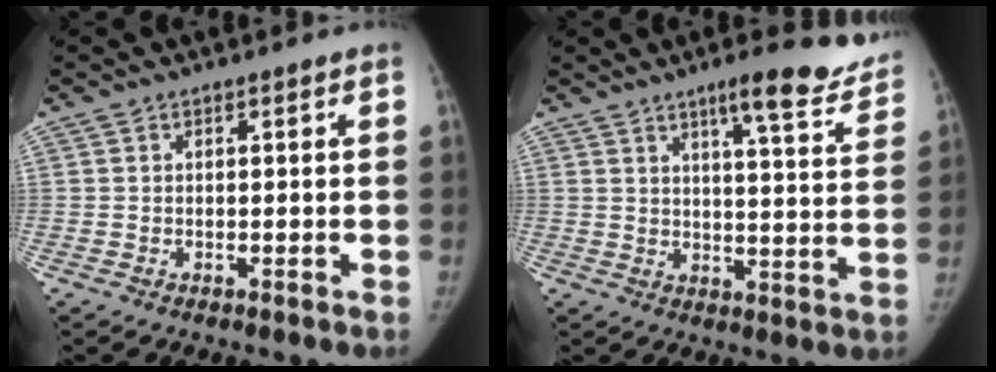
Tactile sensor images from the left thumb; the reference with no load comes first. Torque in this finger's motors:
{"motor_torque": [0.68, -0.54, 0.97, -0.60, 0.12]}